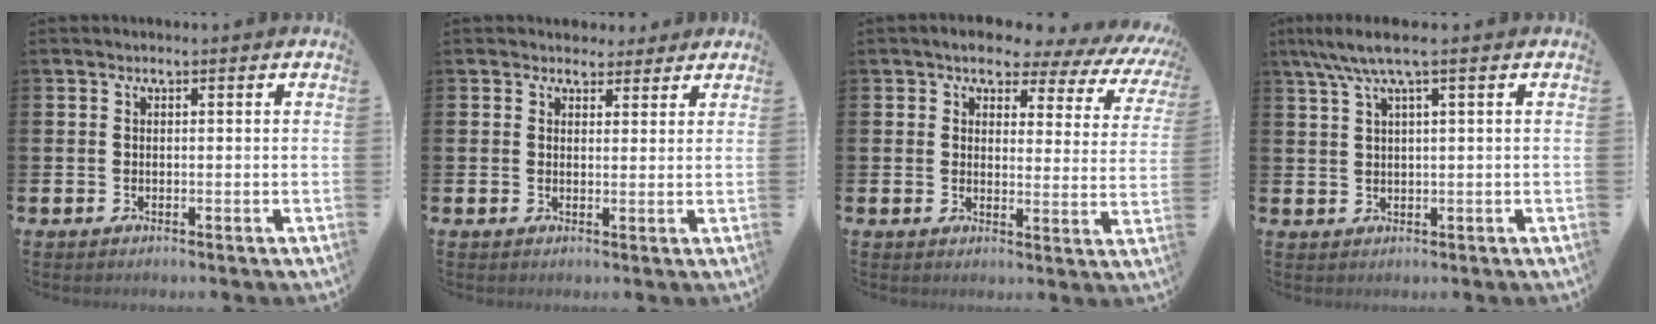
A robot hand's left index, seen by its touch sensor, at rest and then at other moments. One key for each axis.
{"total": 2.9, "fx": 2.5, "fy": 1.3, "fz": -0.1, "tx": 0.009, "ty": -0.009, "tz": 0.044}
{"total": 4.7, "fx": 3.9, "fy": 2.0, "fz": 1.7, "tx": -0.042, "ty": -0.033, "tz": 0.058}
{"total": 4.3, "fx": 2.3, "fy": 0.5, "fz": 3.6, "tx": -0.077, "ty": 0.002, "tz": 0.042}